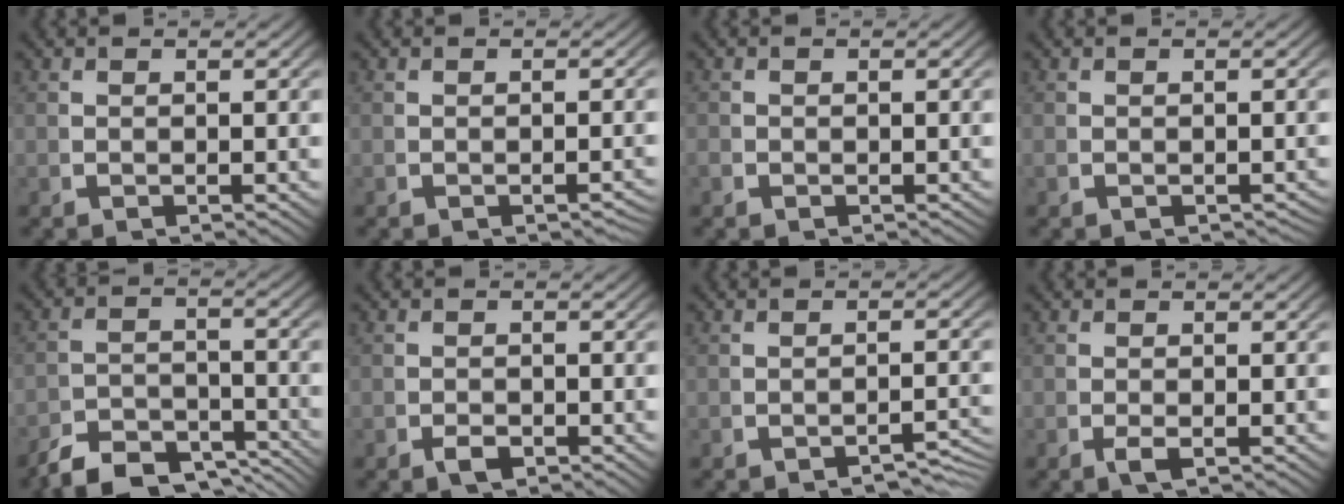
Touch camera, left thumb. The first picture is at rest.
{"total": 1.0, "force": [-0.9, 0.2, 0.5], "torque": [-0.007, 0.004, -0.014]}
{"total": 0.7, "force": [-0.3, 0.6, 0.1], "torque": [-0.009, -0.008, -0.004]}
{"total": 1.0, "force": [-0.9, 0.5, 0.2], "torque": [-0.006, -0.005, -0.010]}
{"total": 6.7, "force": [-5.5, 2.8, 2.5], "torque": [-0.036, -0.024, -0.094]}
{"total": 1.5, "force": [-0.9, 0.7, 0.8], "torque": [-0.017, -0.009, -0.013]}
{"total": 2.8, "force": [-2.4, 0.7, 1.3], "torque": [-0.017, 0.002, -0.037]}
{"total": 1.2, "force": [-0.4, 0.5, 1.0], "torque": [-0.027, -0.005, -0.004]}